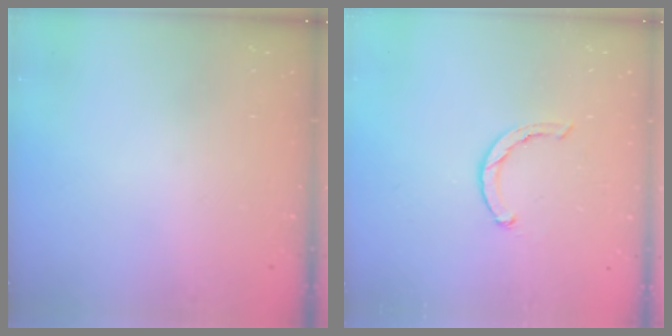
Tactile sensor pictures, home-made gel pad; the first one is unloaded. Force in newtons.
{"total": 2.3, "press": 2.2, "slide": 0.5}